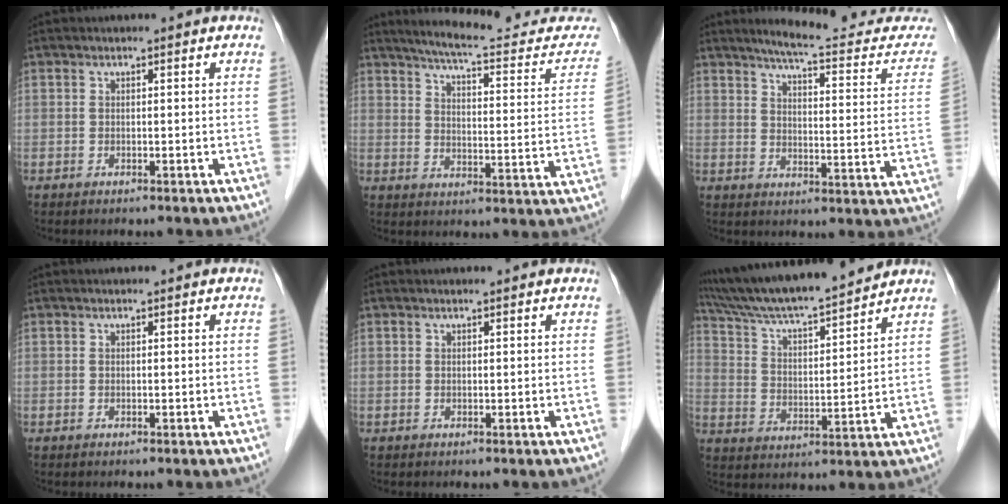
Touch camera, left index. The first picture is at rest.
{"total": 19.9, "force": [18.3, 2.4, 7.3], "torque": [-0.090, -0.050, 0.224]}
{"total": 17.7, "force": [16.4, 1.7, 6.3], "torque": [-0.070, -0.062, 0.194]}
{"total": 0.0}
{"total": 1.2, "force": [1.2, 0.0, 0.3], "torque": [-0.009, 0.006, 0.014]}
{"total": 16.5, "force": [14.9, 0.4, 6.9], "torque": [-0.127, 0.009, 0.251]}